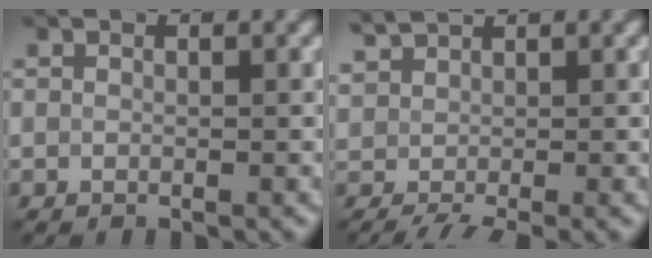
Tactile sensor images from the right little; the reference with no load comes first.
{"total": 2.6, "force": [0.0, 1.6, 2.0], "torque": [-0.055, 0.003, 0.002]}